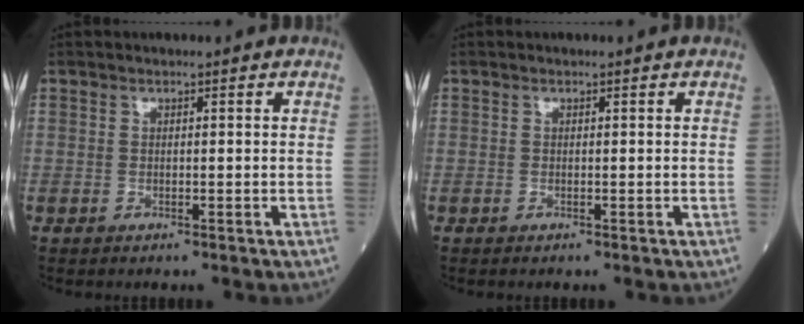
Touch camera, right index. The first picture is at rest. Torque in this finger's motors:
{"motor_torque": [0.23, 0.03, 0.08, 0.03]}